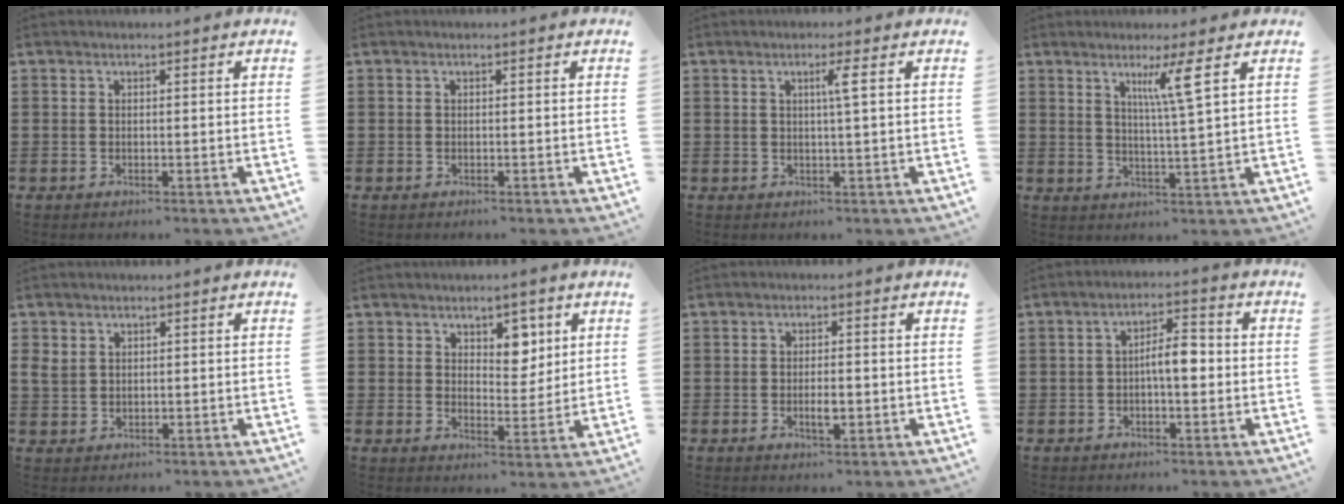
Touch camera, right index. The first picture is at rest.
{"total": 0.0}
{"total": 2.4, "force": [0.6, -0.4, 2.3], "torque": [-0.043, -0.005, 0.007]}
{"total": 5.4, "force": [2.7, -0.7, 4.7], "torque": [-0.090, -0.007, 0.039]}
{"total": 2.4, "force": [1.3, 1.8, 0.9], "torque": [-0.025, 0.007, 0.026]}
{"total": 4.9, "force": [3.1, 3.1, 2.3], "torque": [-0.034, -0.001, 0.049]}
{"total": 2.8, "force": [-0.7, 0.8, 2.6], "torque": [-0.047, 0.001, -0.011]}
{"total": 4.8, "force": [-0.5, 1.6, 4.5], "torque": [-0.081, 0.010, -0.012]}